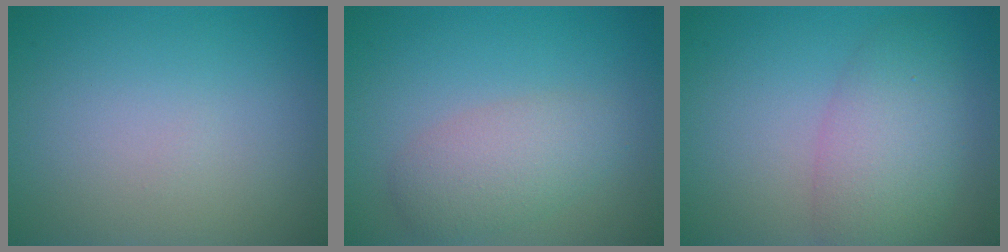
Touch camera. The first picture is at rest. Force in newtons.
{"total": 3.5, "press": 3.5, "slide": 0.1}
{"total": 5.4, "press": 5.4, "slide": 0.3}